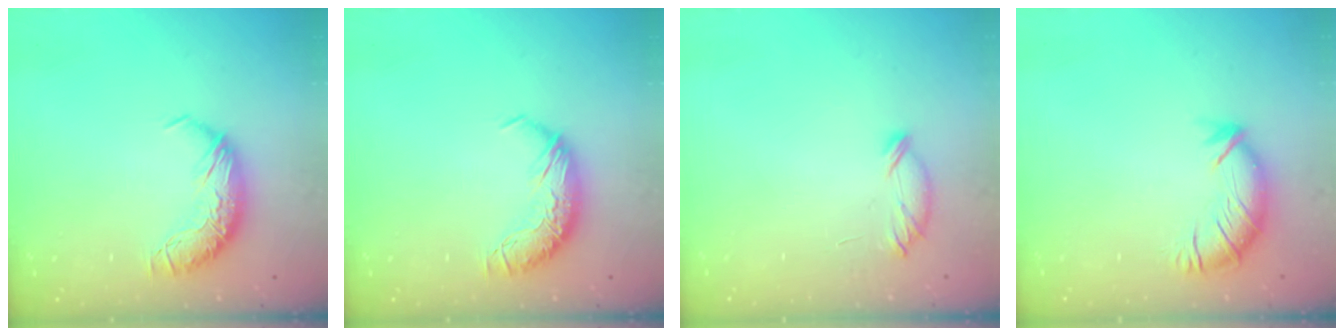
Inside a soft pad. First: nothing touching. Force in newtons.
{"total": 0.0}
{"total": 7.2, "press": 7.2, "slide": 0.3}
{"total": 2.9, "press": 1.9, "slide": 2.2}